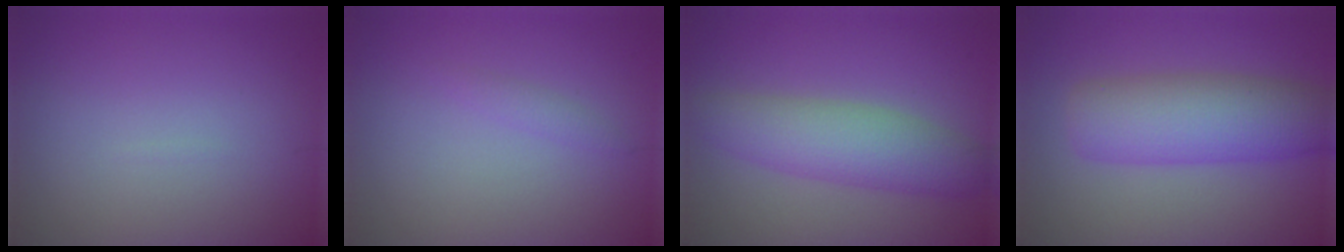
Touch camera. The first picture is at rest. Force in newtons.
{"total": 0.8, "press": 0.8, "slide": 0.1}
{"total": 5.0, "press": 5.0, "slide": 0.1}
{"total": 6.5, "press": 6.5, "slide": 0.2}